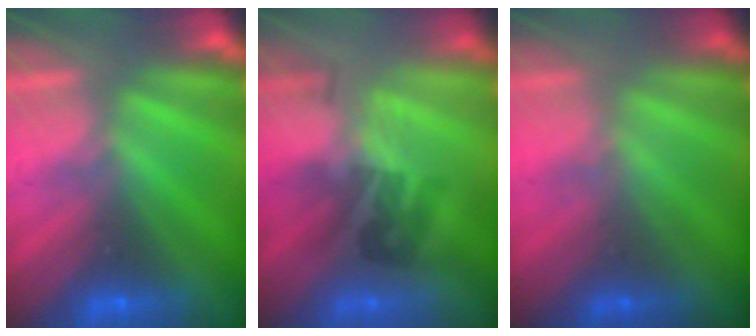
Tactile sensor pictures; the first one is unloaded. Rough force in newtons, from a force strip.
{"total": 2.2}
{"total": 1.7}